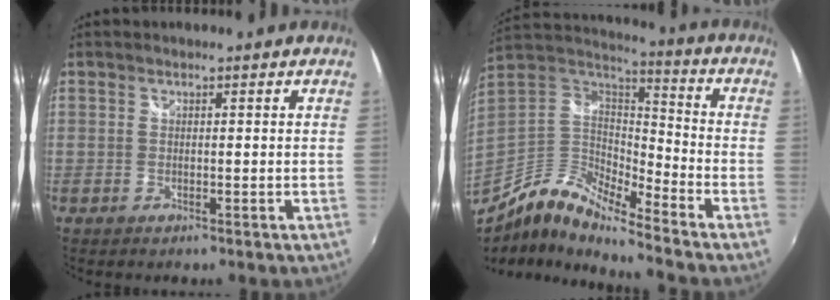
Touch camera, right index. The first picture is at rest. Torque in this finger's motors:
{"motor_torque": [-0.40, -0.87, 0.05, 0.01]}